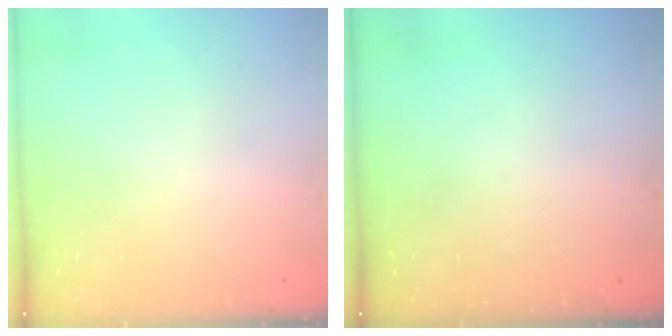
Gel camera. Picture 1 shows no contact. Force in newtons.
{"total": 0.0}